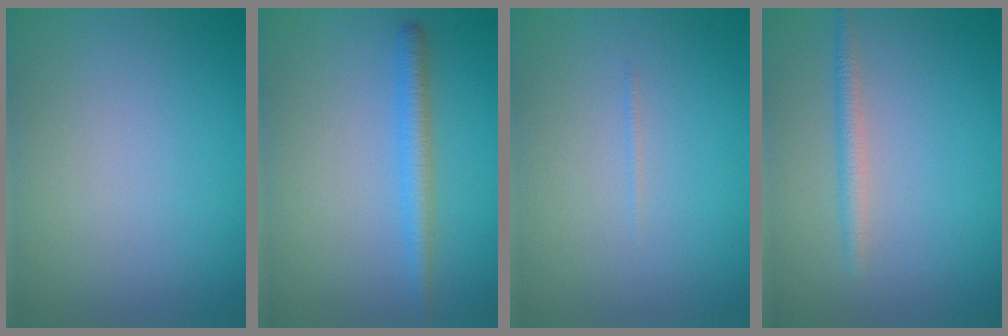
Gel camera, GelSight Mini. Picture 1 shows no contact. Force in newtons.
{"total": 2.3, "press": 2.3, "slide": 0.1}
{"total": 0.7, "press": 0.7, "slide": 0.2}
{"total": 1.5, "press": 1.5, "slide": 0.0}